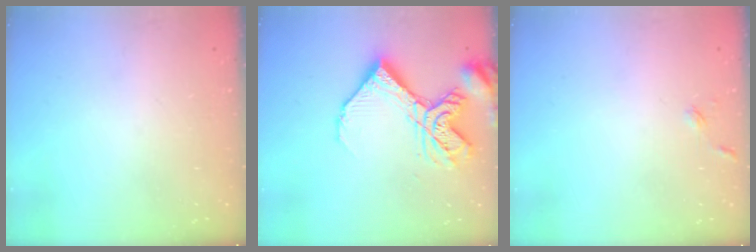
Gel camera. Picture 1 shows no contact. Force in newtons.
{"total": 16.2, "press": 16.1, "slide": 2.2}
{"total": 3.2, "press": 3.2, "slide": 0.4}